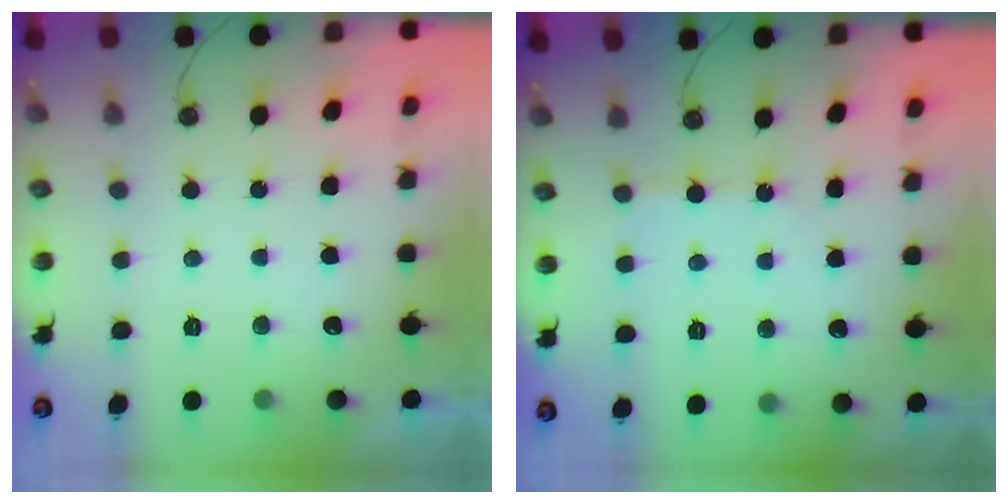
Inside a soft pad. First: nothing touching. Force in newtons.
{"total": 3.6, "press": 3.5, "slide": 0.4}